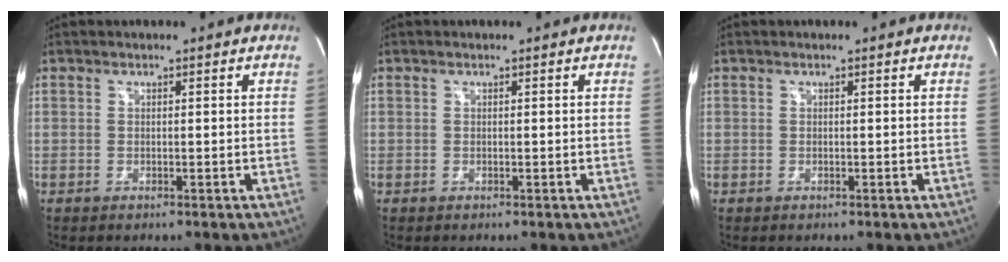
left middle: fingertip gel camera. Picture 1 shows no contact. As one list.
[{"total": 0.0}, {"total": 0.0}]